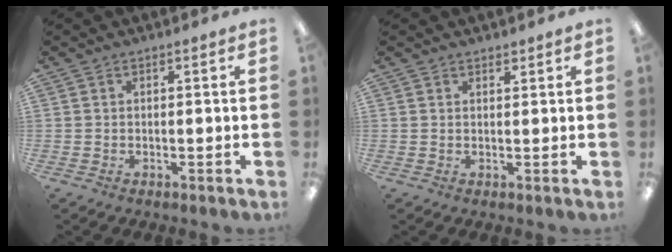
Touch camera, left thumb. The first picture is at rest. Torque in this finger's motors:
{"motor_torque": [-0.02, 0.17, -0.38, -0.21, -0.02]}